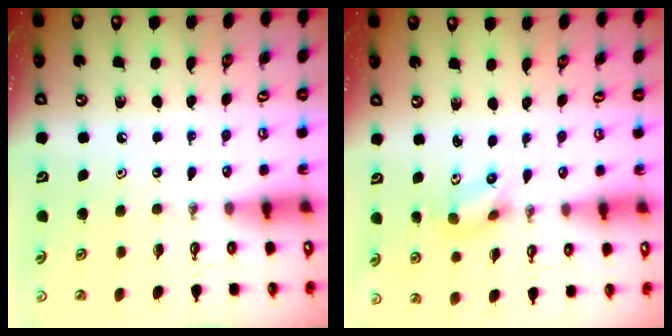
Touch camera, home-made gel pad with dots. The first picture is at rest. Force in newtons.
{"total": 2.9, "press": 1.1, "slide": 2.7}